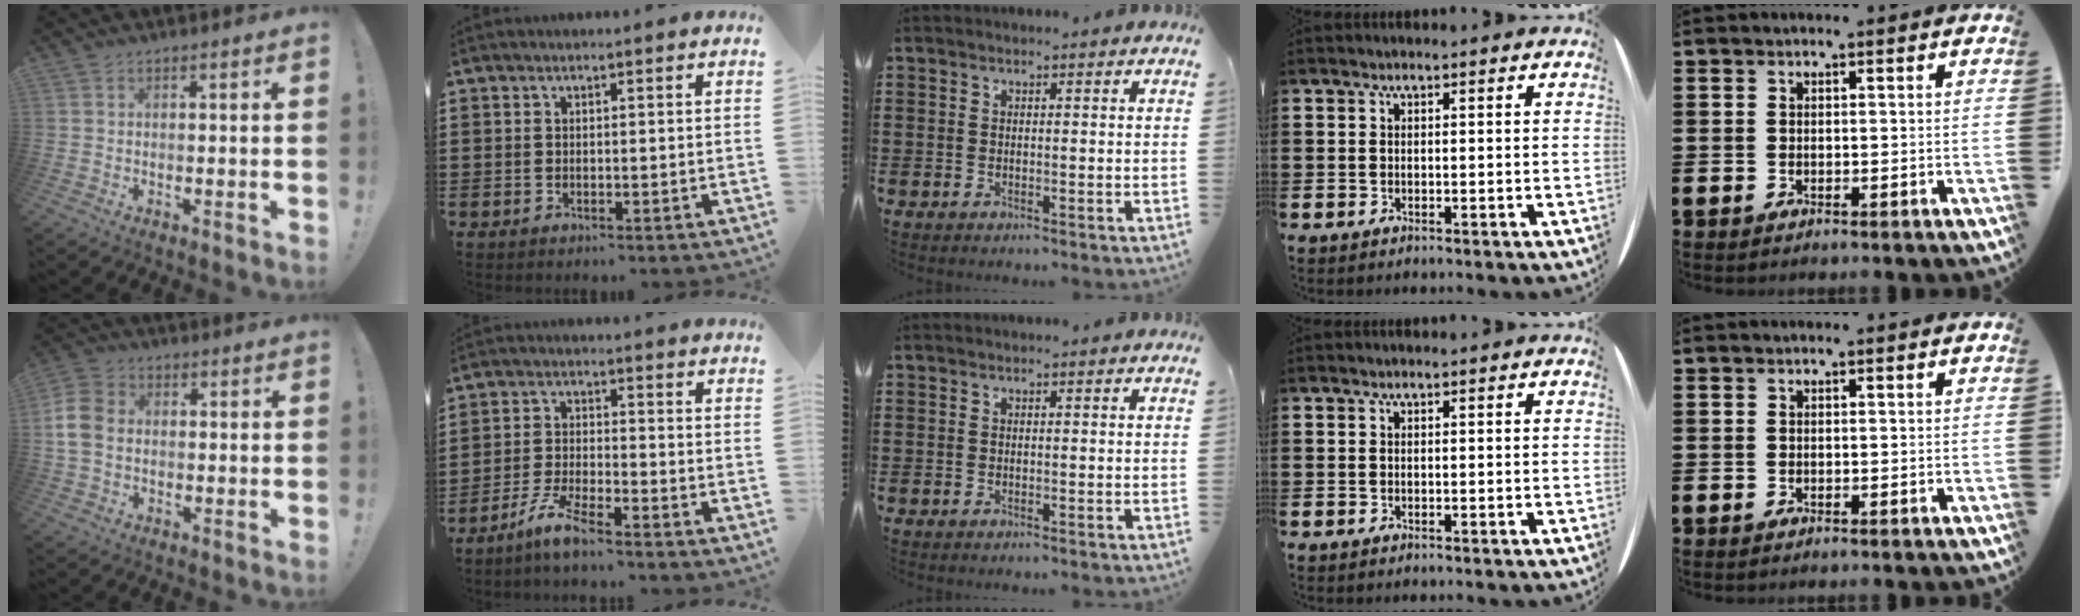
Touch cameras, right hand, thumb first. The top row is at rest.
{"thumb": {"total": 8.3, "force": [-0.6, 6.3, 5.3], "torque": [-0.136, 0.008, -0.007]}, "index": {"total": 5.5, "force": [-4.5, 0.2, 3.1], "torque": [-0.086, -0.015, -0.092]}}